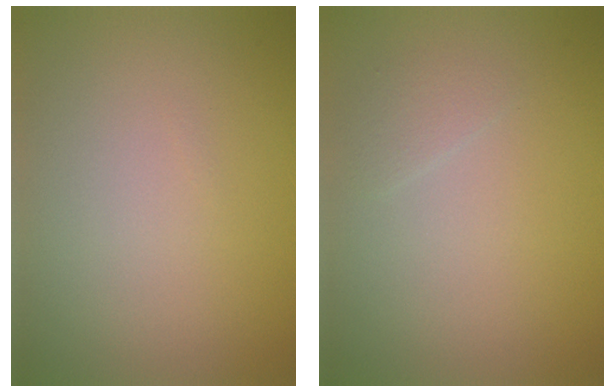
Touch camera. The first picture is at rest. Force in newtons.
{"total": 0.9, "press": 0.9, "slide": 0.0}